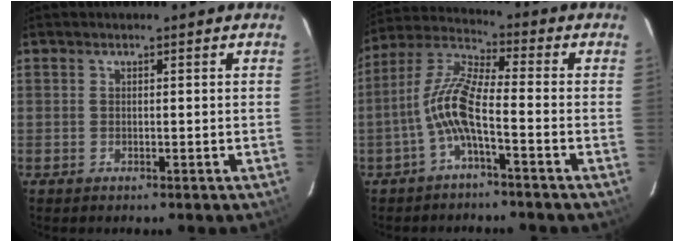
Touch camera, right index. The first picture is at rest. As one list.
[{"total": 8.5, "force": [-3.2, 1.3, 7.7], "torque": [-0.180, 0.014, -0.064]}]